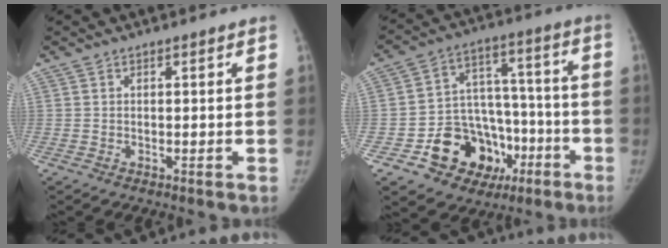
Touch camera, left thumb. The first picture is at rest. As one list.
[{"total": 18.2, "force": [-7.9, 14.0, 8.6], "torque": [-0.083, 0.081, -0.113]}]